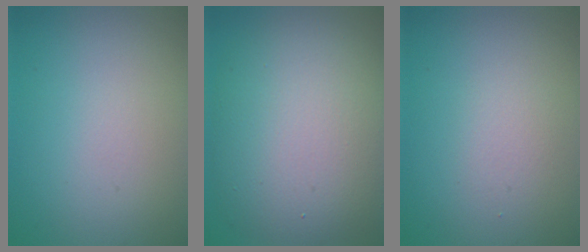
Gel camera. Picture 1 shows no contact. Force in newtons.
{"total": 10.7, "press": 10.7, "slide": 0.8}
{"total": 1.2, "press": 1.2, "slide": 0.0}